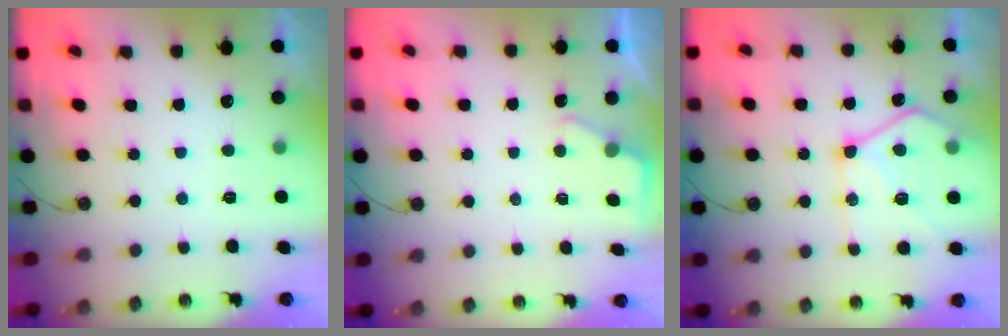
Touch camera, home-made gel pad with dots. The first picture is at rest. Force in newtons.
{"total": 2.7, "press": 2.7, "slide": 0.4}
{"total": 14.8, "press": 14.7, "slide": 1.5}